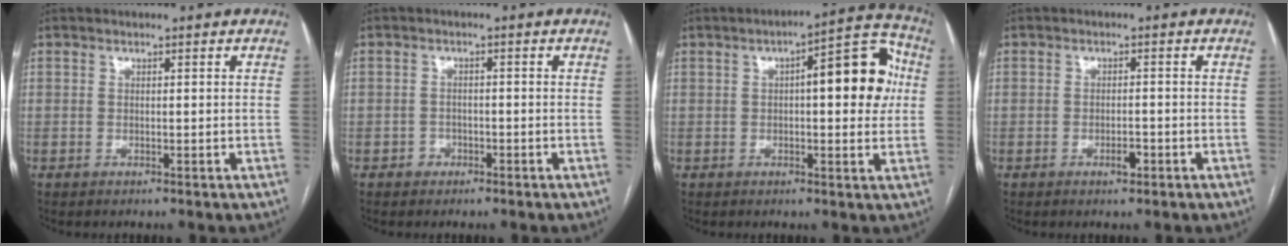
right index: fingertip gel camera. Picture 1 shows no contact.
{"total": 1.6, "force": [-1.0, 1.2, 0.2], "torque": [0.001, 0.007, -0.018]}
{"total": 11.9, "force": [1.7, 3.3, 11.3], "torque": [-0.144, 0.035, 0.019]}
{"total": 2.0, "force": [-1.1, 0.7, 1.5], "torque": [-0.026, 0.001, -0.016]}